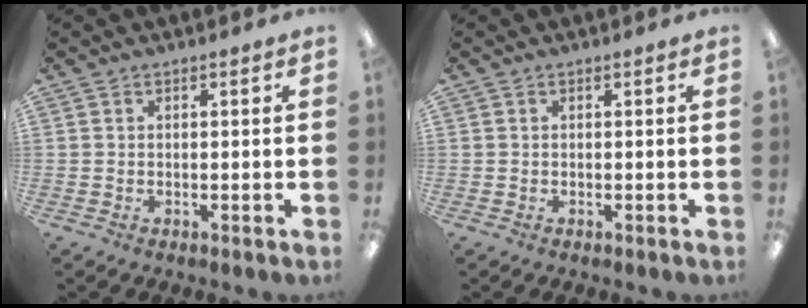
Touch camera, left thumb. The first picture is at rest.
{"total": 0.0}